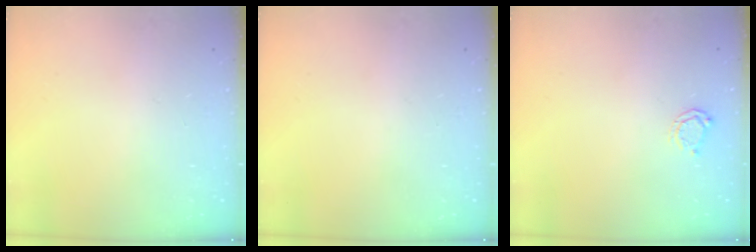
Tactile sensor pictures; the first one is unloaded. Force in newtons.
{"total": 0.0}
{"total": 3.8, "press": 3.8, "slide": 0.5}